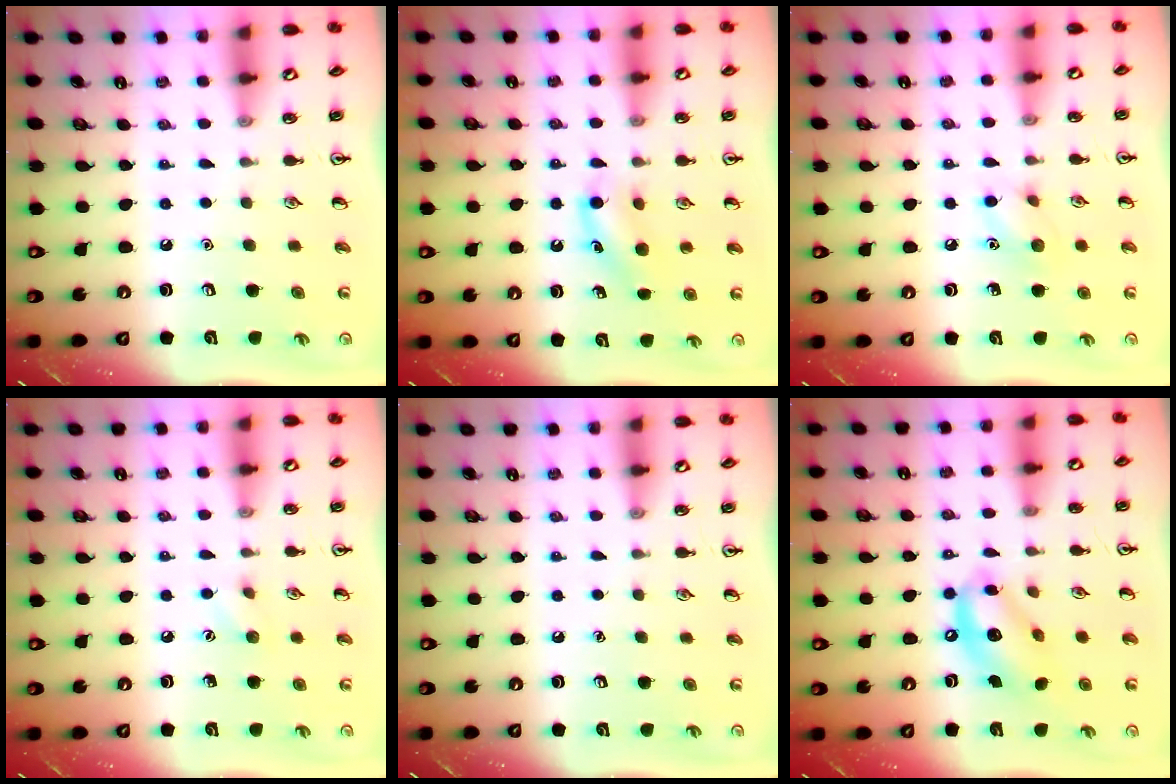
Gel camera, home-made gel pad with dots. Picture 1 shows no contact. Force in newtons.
{"total": 8.2, "press": 8.0, "slide": 1.8}
{"total": 6.8, "press": 6.7, "slide": 1.4}
{"total": 4.2, "press": 4.0, "slide": 1.2}
{"total": 0.0}
{"total": 12.7, "press": 12.1, "slide": 3.8}